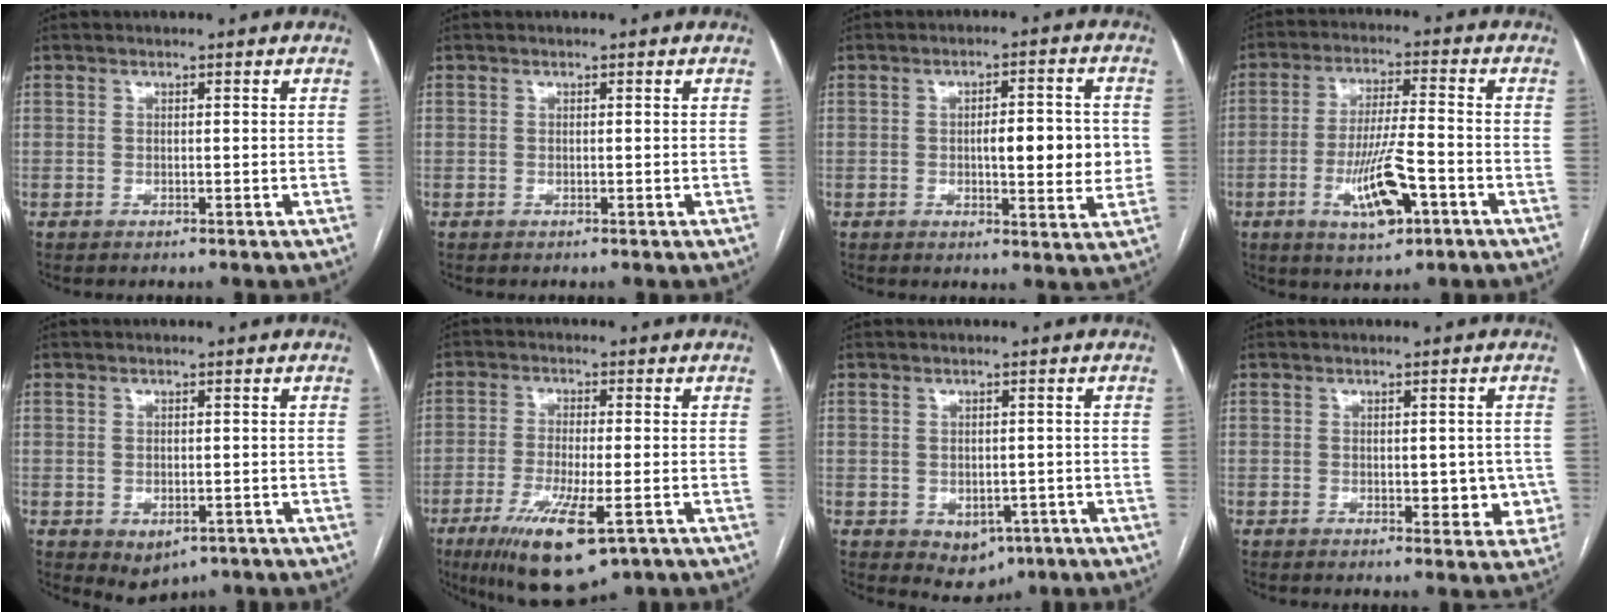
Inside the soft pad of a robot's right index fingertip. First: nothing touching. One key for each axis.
{"total": 0.0}
{"total": 8.7, "fx": -0.2, "fy": 2.3, "fz": 8.4, "tx": -0.113, "ty": 0.008, "tz": 0.000}
{"total": 10.2, "fx": -4.1, "fy": 2.0, "fz": 9.1, "tx": -0.171, "ty": -0.004, "tz": -0.066}
{"total": 3.8, "fx": -1.7, "fy": 2.8, "fz": 2.1, "tx": -0.024, "ty": -0.002, "tz": -0.007}
{"total": 12.1, "fx": -6.1, "fy": 2.6, "fz": 10.1, "tx": -0.180, "ty": -0.031, "tz": -0.096}
{"total": 4.7, "fx": -1.8, "fy": 3.4, "fz": 2.6, "tx": -0.028, "ty": 0.000, "tz": -0.009}
{"total": 5.3, "fx": -0.9, "fy": 2.9, "fz": 4.4, "tx": -0.037, "ty": 0.008, "tz": -0.004}